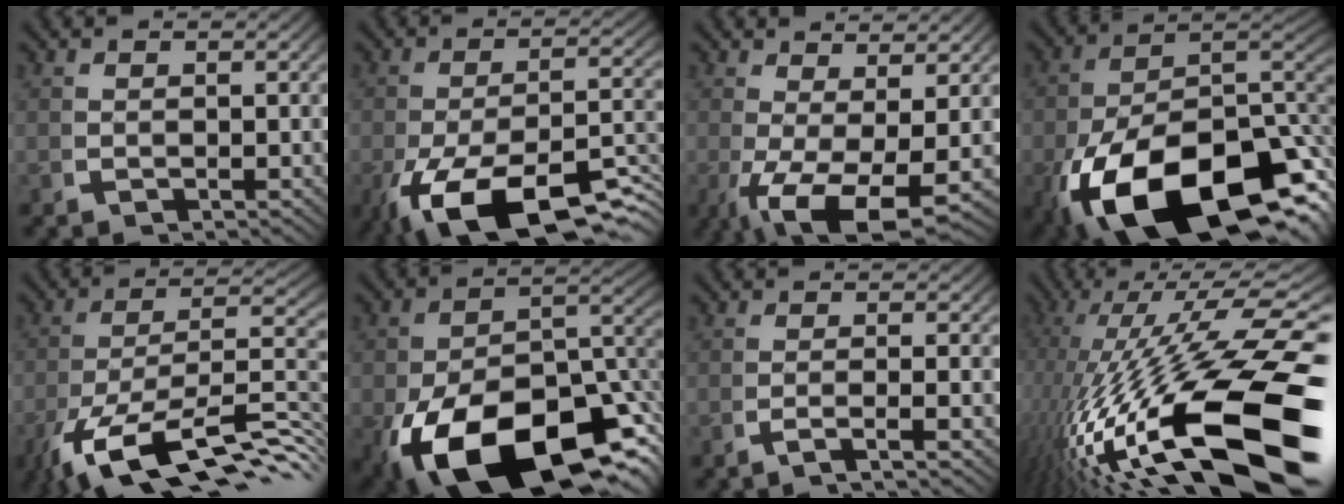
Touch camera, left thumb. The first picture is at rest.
{"total": 14.2, "force": [-7.0, 7.1, 10.1], "torque": [-0.175, -0.053, -0.073]}
{"total": 7.7, "force": [-1.8, 3.8, 6.5], "torque": [-0.136, -0.048, -0.002]}
{"total": 22.1, "force": [-5.7, 13.3, 16.7], "torque": [-0.294, -0.083, -0.054]}
{"total": 14.7, "force": [-6.0, 7.8, 10.9], "torque": [-0.189, -0.057, -0.058]}
{"total": 19.1, "force": [-6.5, 10.9, 14.2], "torque": [-0.239, -0.064, -0.065]}
{"total": 2.3, "force": [-1.1, -0.2, 2.0], "torque": [-0.040, 0.001, -0.022]}
{"total": 19.1, "force": [-3.1, 10.1, 15.9], "torque": [-0.309, -0.062, -0.011]}